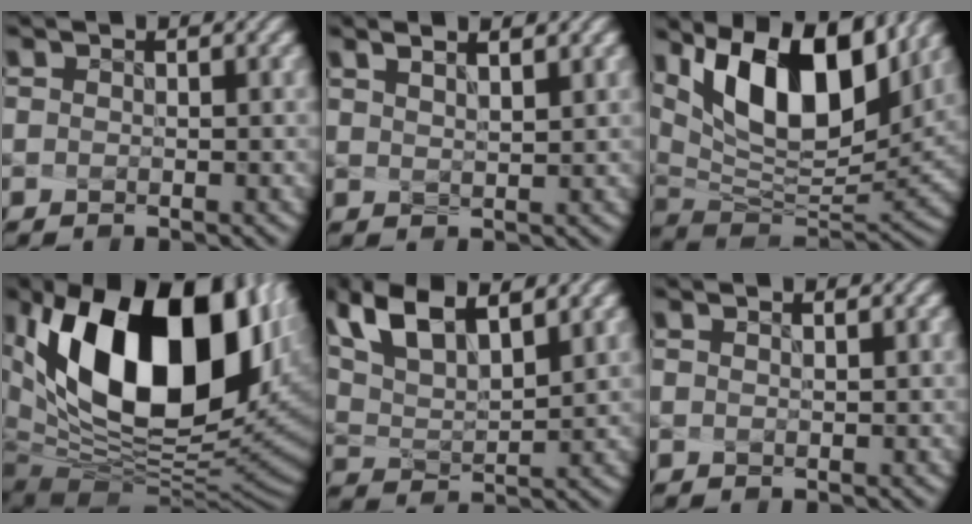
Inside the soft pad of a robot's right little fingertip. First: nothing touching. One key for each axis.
{"total": 3.5, "fx": 2.5, "fy": 0.6, "fz": 2.4, "tx": -0.031, "ty": 0.010, "tz": 0.034}
{"total": 12.6, "fx": 6.8, "fy": 4.9, "fz": 9.4, "tx": -0.159, "ty": 0.014, "tz": 0.121}
{"total": 18.1, "fx": 5.1, "fy": 10.0, "fz": 14.1, "tx": -0.223, "ty": -0.001, "tz": 0.101}
{"total": 7.8, "fx": 5.3, "fy": 2.4, "fz": 5.2, "tx": -0.114, "ty": 0.019, "tz": 0.093}
{"total": 0.9, "fx": 0.4, "fy": 0.0, "fz": 0.8, "tx": -0.018, "ty": -0.001, "tz": 0.016}